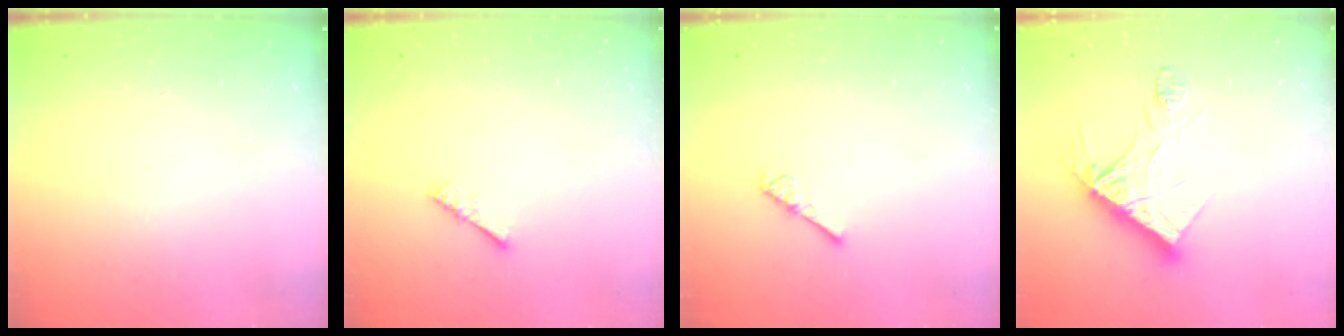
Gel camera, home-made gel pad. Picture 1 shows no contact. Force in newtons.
{"total": 0.8, "press": 0.8, "slide": 0.3}
{"total": 2.7, "press": 2.6, "slide": 0.4}
{"total": 16.2, "press": 16.1, "slide": 1.6}